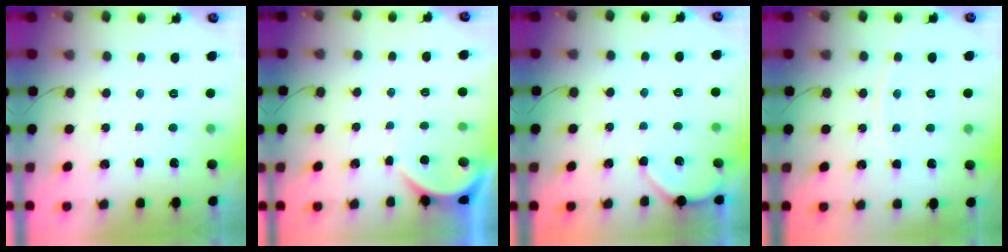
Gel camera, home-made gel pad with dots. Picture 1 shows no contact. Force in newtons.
{"total": 2.1, "press": 2.1, "slide": 0.3}
{"total": 2.9, "press": 2.9, "slide": 0.3}
{"total": 4.4, "press": 4.3, "slide": 0.7}